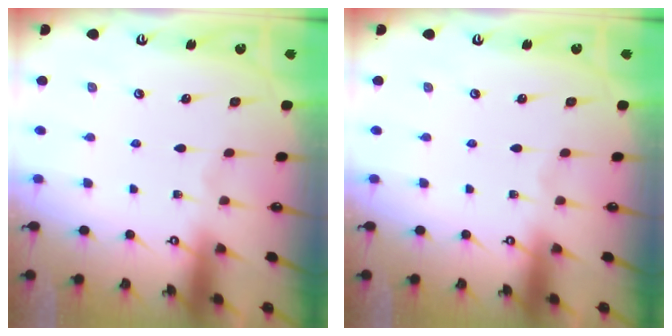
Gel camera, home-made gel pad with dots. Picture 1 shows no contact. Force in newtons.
{"total": 0.0}